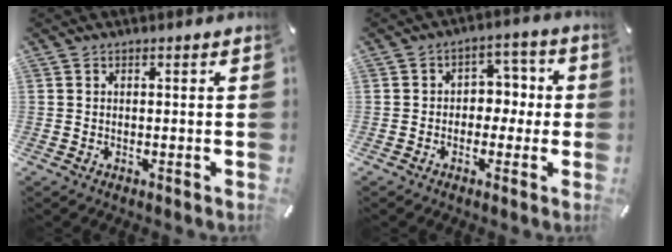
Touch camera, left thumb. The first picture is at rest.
{"total": 4.5, "force": [-1.0, 3.6, 2.6], "torque": [-0.026, 0.006, -0.026]}